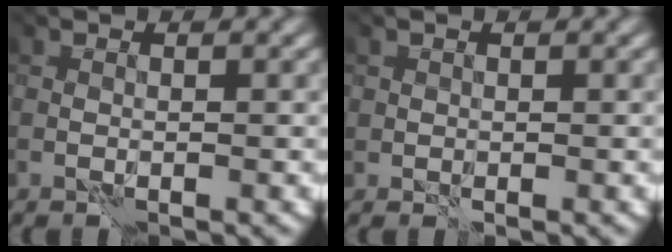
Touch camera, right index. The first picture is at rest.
{"total": 0.7, "force": [0.4, 0.5, -0.2], "torque": [0.005, 0.006, 0.005]}